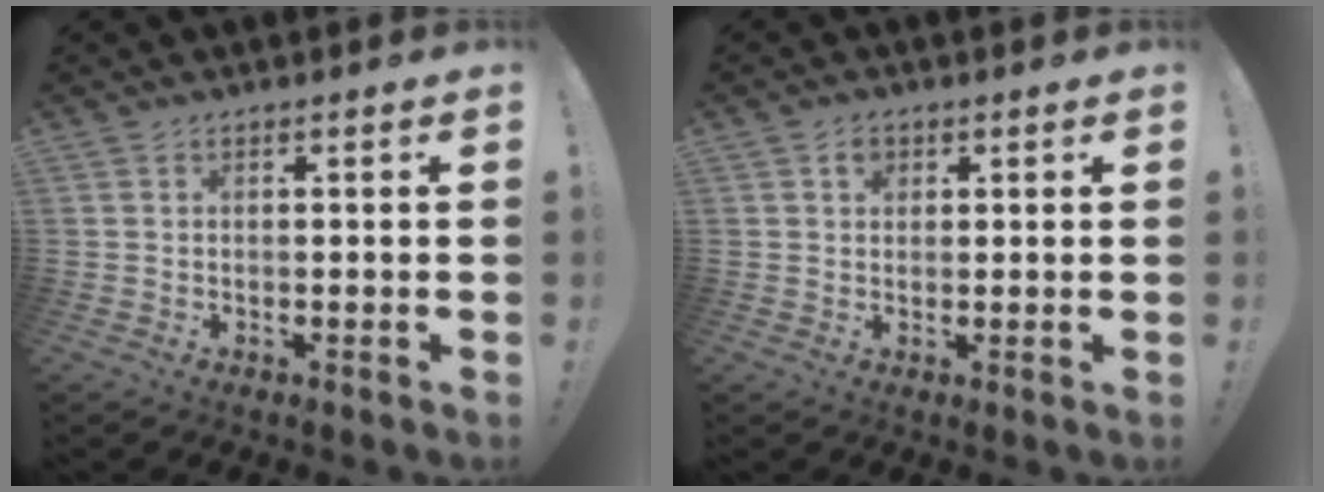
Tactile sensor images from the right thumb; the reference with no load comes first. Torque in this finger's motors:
{"motor_torque": [0.21, 0.49, 0.07, -0.09, 0.00]}